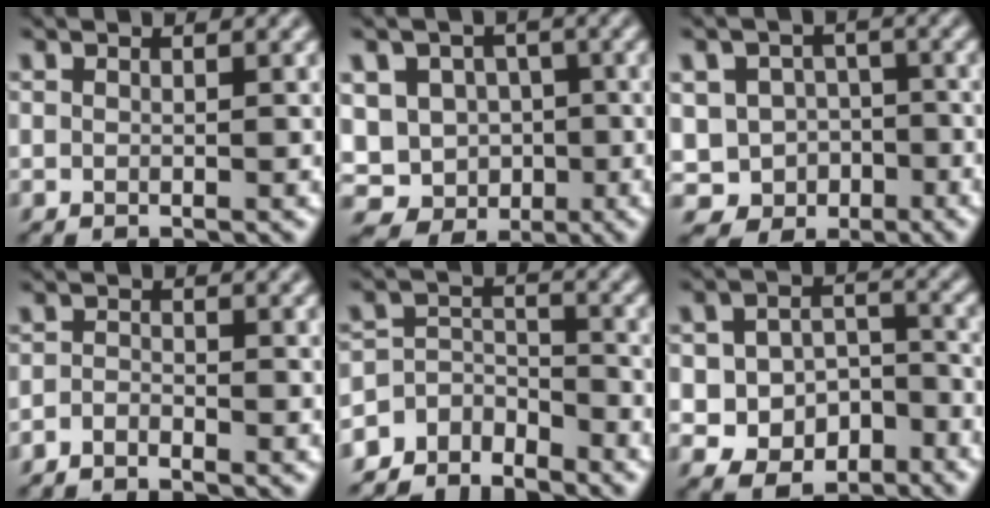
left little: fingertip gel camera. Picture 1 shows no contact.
{"total": 8.7, "force": [-2.4, 7.9, 3.0], "torque": [-0.044, 0.011, -0.058]}
{"total": 6.0, "force": [-2.2, 5.3, 1.6], "torque": [-0.008, 0.003, -0.058]}
{"total": 1.3, "force": [-1.2, 0.3, 0.4], "torque": [-0.010, 0.003, -0.026]}
{"total": 4.9, "force": [-4.6, 1.8, 0.5], "torque": [-0.007, 0.001, -0.085]}
{"total": 6.7, "force": [-3.0, 5.1, 3.2], "torque": [-0.037, 0.001, -0.057]}